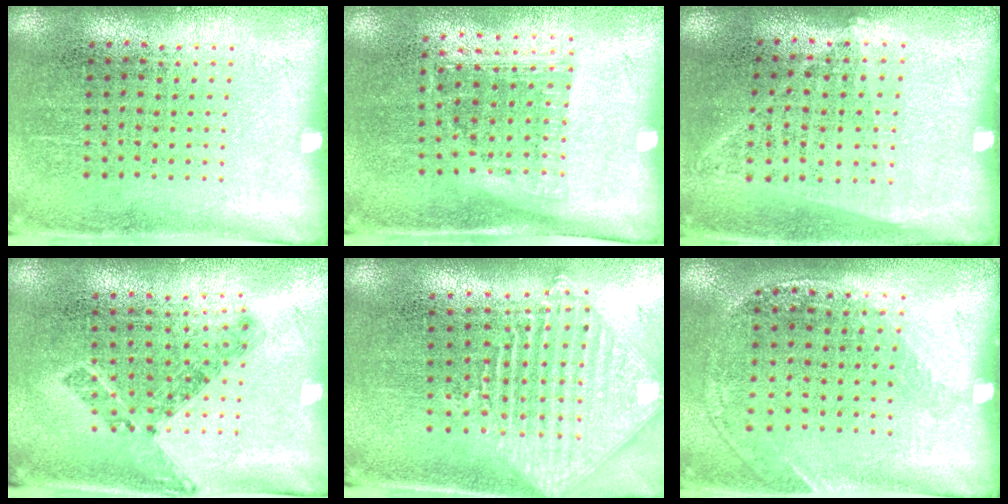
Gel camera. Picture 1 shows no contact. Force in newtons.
{"total": 1.1, "press": 0.9, "slide": 0.6}
{"total": 1.0, "press": 0.9, "slide": 0.5}
{"total": 0.8, "press": 0.7, "slide": 0.3}
{"total": 2.0, "press": 1.7, "slide": 1.1}
{"total": 1.2, "press": 1.1, "slide": 0.4}